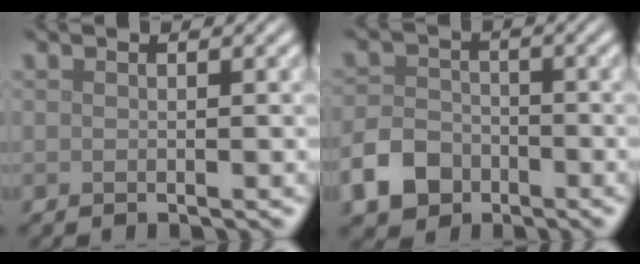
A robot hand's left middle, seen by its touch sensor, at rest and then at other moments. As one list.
[{"total": 4.4, "force": [-2.4, 3.2, 1.9], "torque": [-0.040, -0.001, -0.052]}]